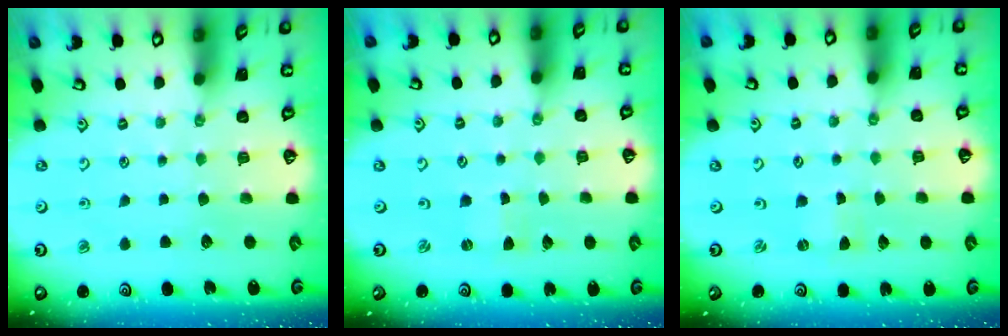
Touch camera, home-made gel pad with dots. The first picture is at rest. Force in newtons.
{"total": 0.0}
{"total": 0.0}